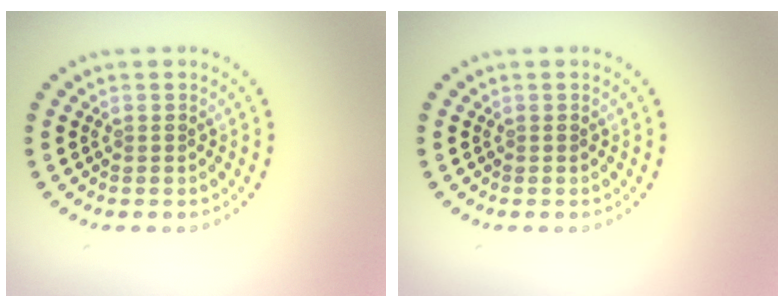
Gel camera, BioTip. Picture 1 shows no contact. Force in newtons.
{"total": 0.0}